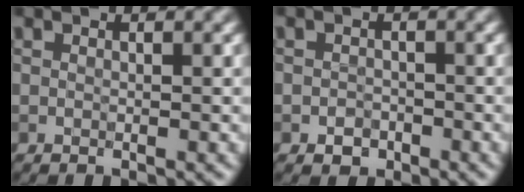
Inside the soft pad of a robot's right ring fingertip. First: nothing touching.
{"total": 1.4, "force": [-0.8, 1.0, 0.5], "torque": [-0.003, 0.000, -0.016]}